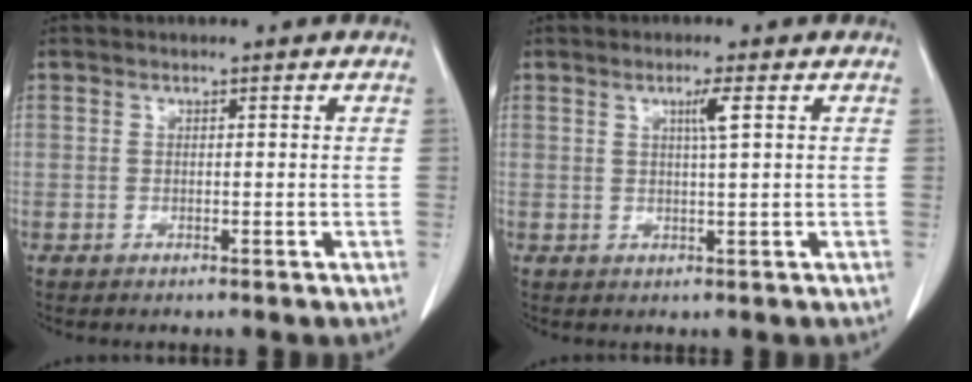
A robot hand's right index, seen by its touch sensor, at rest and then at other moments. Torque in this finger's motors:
{"motor_torque": [0.36, 0.19, 0.05, 0.02]}